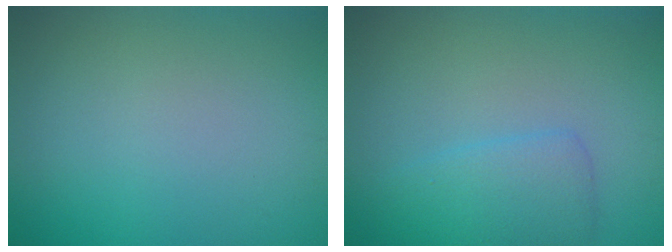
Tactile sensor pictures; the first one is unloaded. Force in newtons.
{"total": 3.0, "press": 3.0, "slide": 0.2}